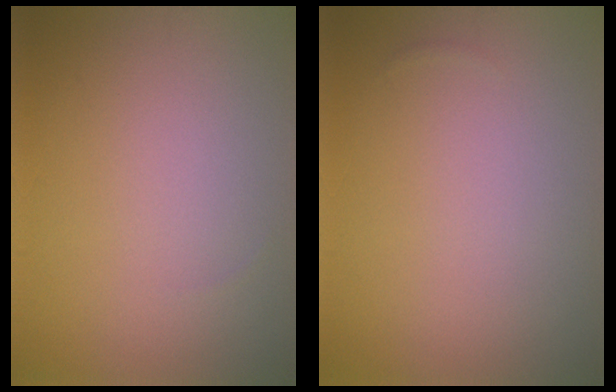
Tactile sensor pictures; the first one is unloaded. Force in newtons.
{"total": 0.0}